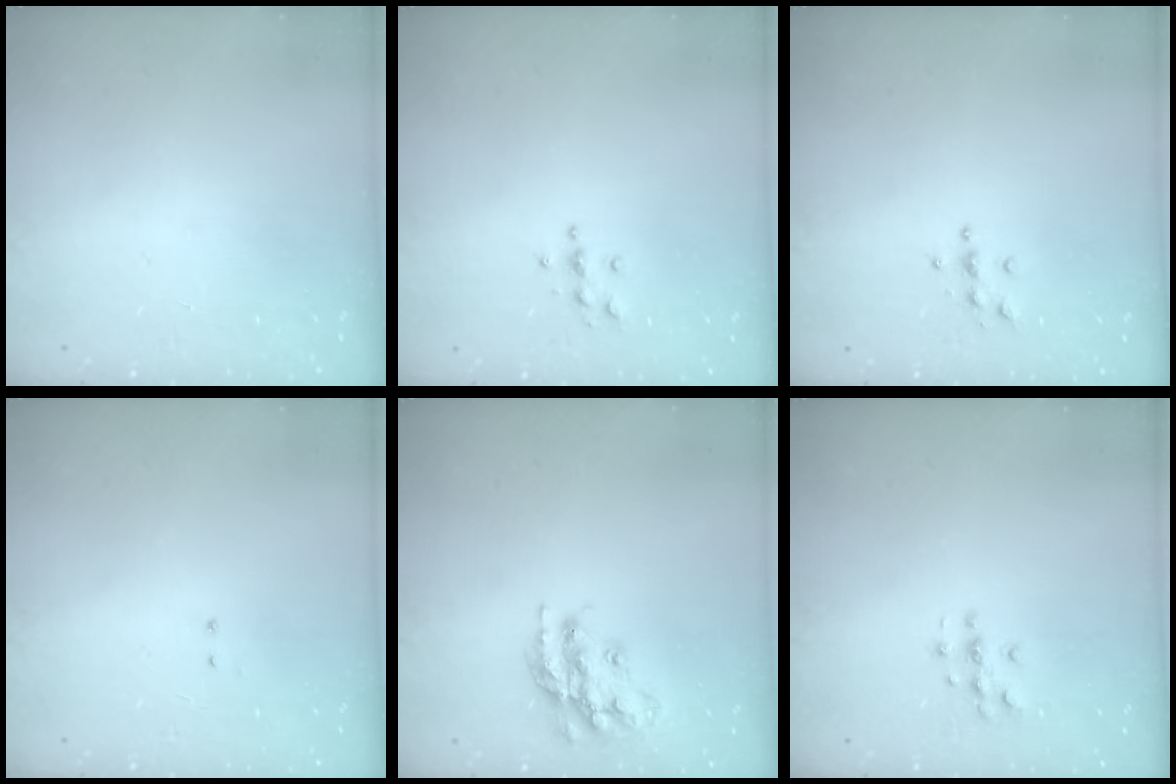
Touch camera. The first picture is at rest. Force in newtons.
{"total": 4.0, "press": 3.9, "slide": 0.4}
{"total": 3.8, "press": 3.8, "slide": 0.4}
{"total": 2.0, "press": 2.0, "slide": 0.4}
{"total": 17.3, "press": 17.3, "slide": 1.4}
{"total": 3.6, "press": 3.5, "slide": 0.4}